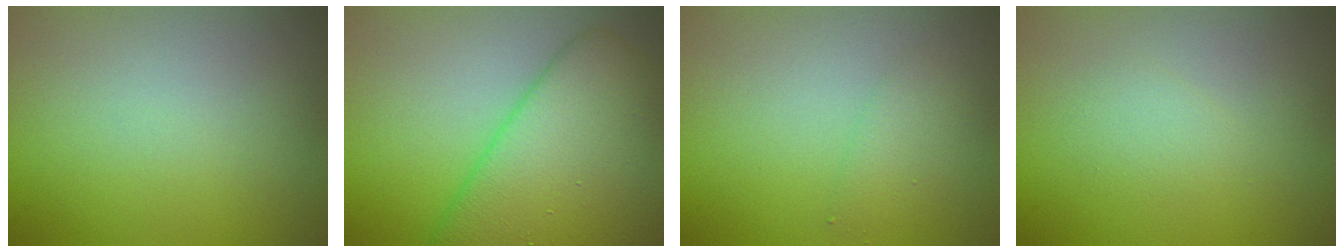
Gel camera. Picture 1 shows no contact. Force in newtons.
{"total": 11.1, "press": 11.1, "slide": 0.5}
{"total": 1.5, "press": 1.5, "slide": 0.1}
{"total": 1.3, "press": 1.3, "slide": 0.0}